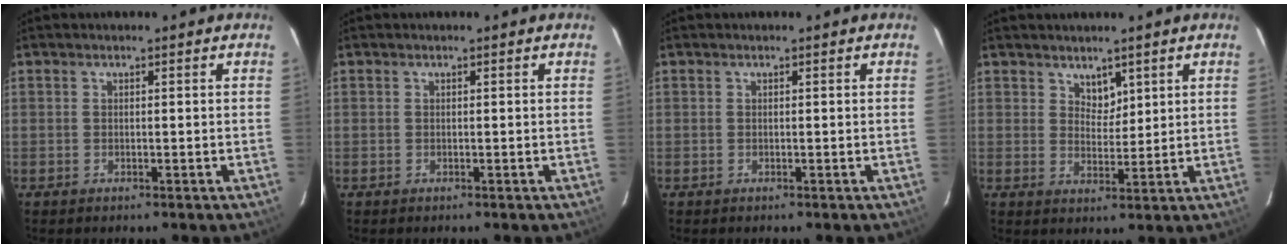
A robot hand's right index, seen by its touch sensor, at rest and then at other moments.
{"total": 0.0}
{"total": 0.0}
{"total": 3.3, "force": [2.4, 2.0, 1.1], "torque": [-0.011, 0.001, 0.043]}